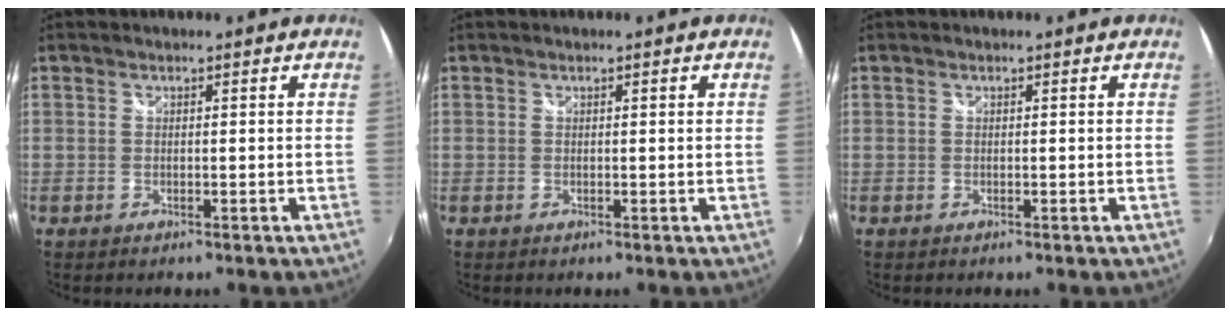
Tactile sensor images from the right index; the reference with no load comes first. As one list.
[{"total": 0.6, "force": [0.3, 0.0, 0.5], "torque": [-0.009, 0.004, 0.003]}, {"total": 0.0}]